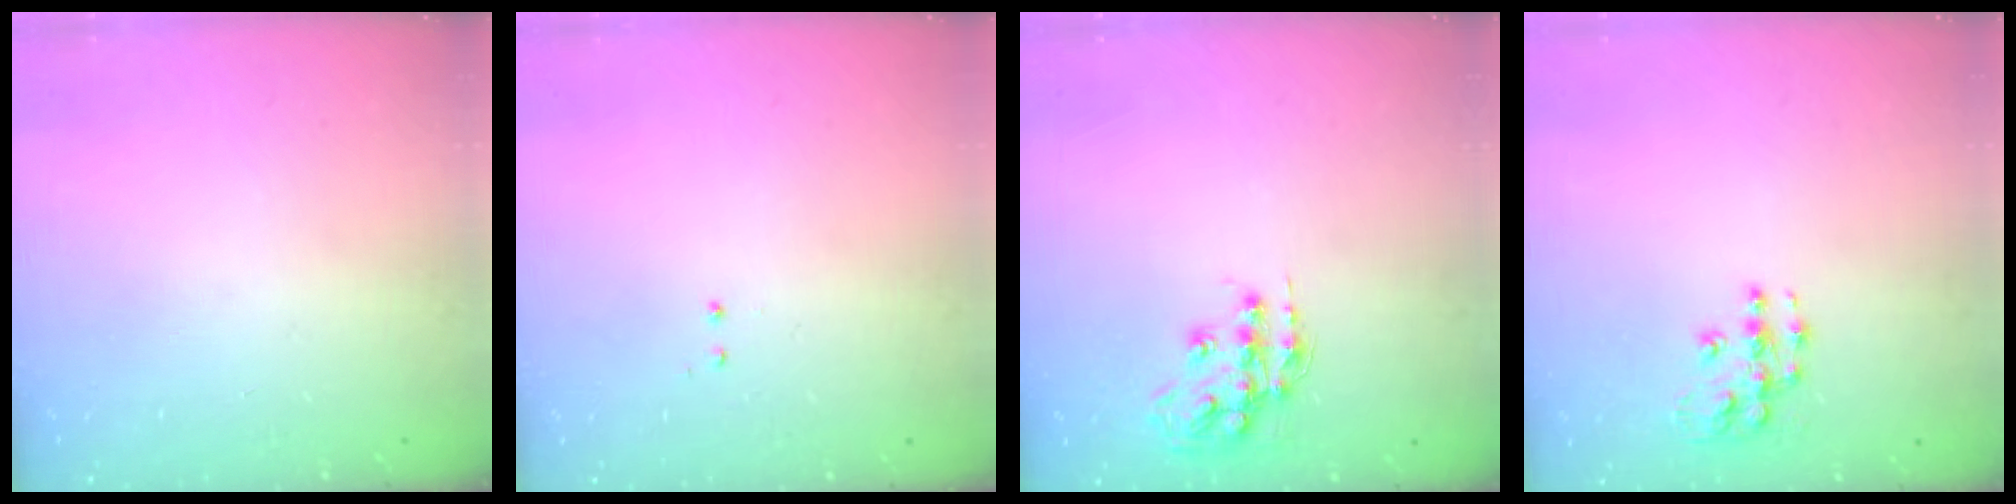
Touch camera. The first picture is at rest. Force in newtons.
{"total": 0.5, "press": 0.5, "slide": 0.3}
{"total": 13.3, "press": 13.3, "slide": 0.8}
{"total": 9.2, "press": 9.2, "slide": 0.5}